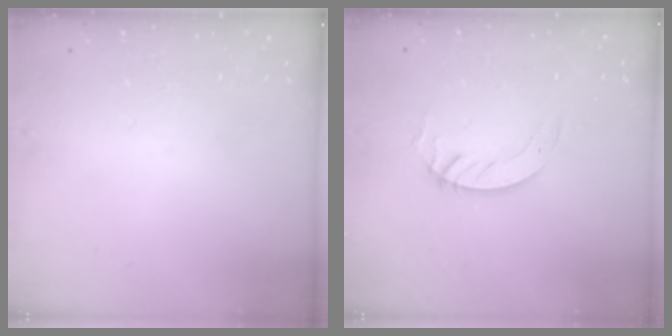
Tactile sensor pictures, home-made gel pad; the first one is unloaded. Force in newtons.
{"total": 2.8, "press": 2.8, "slide": 0.2}